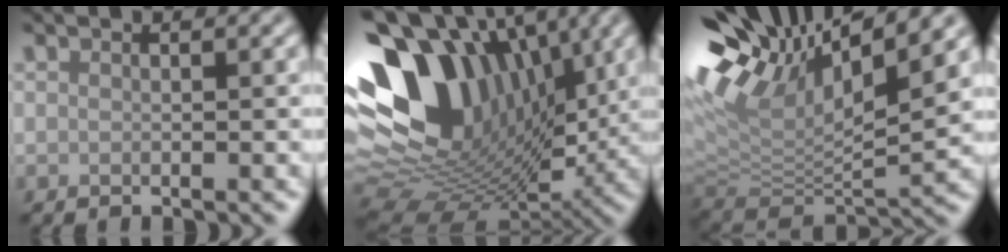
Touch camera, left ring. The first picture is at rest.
{"total": 15.3, "force": [3.9, 9.9, 11.0], "torque": [-0.228, 0.008, 0.072]}
{"total": 12.6, "force": [5.9, 5.0, 10.0], "torque": [-0.204, 0.018, 0.106]}